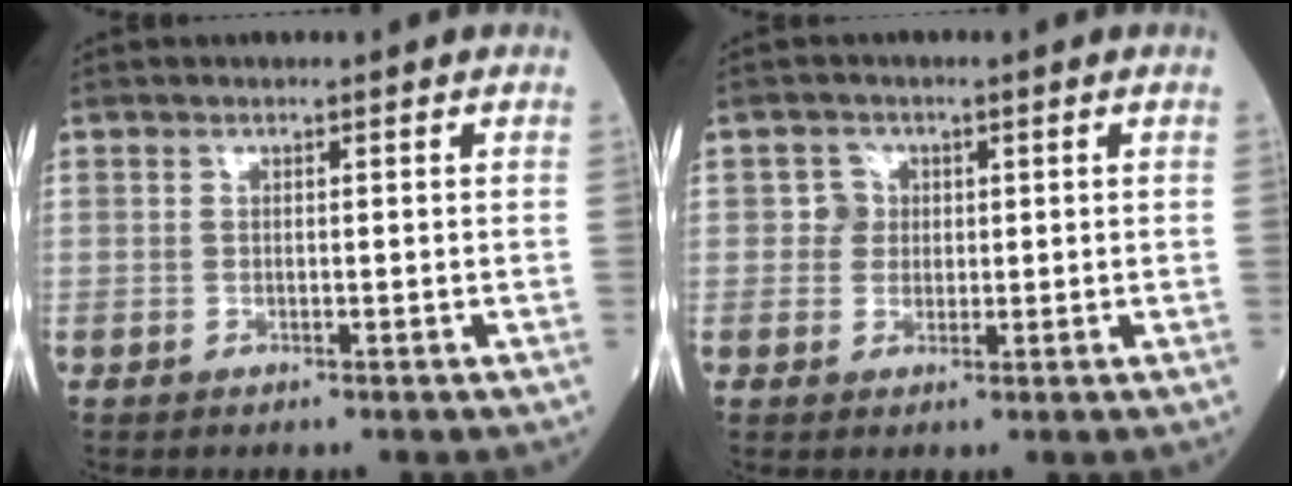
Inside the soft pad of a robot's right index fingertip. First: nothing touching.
{"total": 2.3, "force": [0.4, 2.3, 0.3], "torque": [0.003, 0.003, 0.003]}